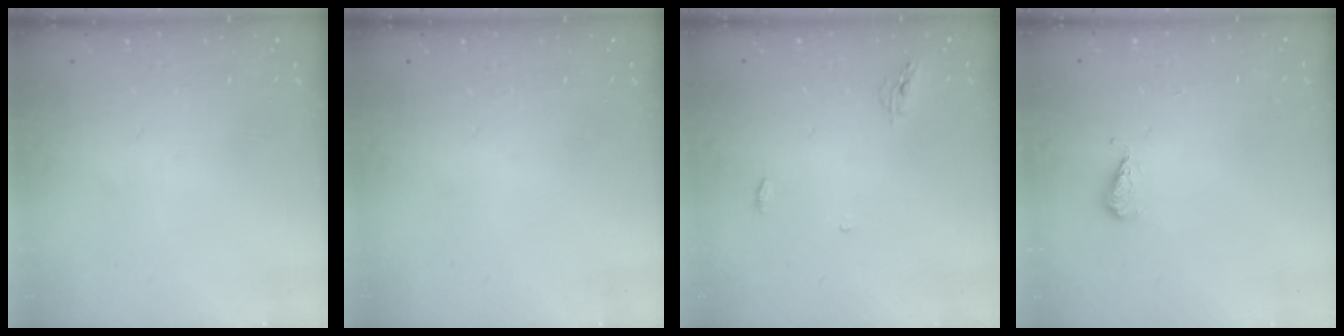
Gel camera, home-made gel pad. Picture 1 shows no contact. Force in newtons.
{"total": 0.0}
{"total": 4.2, "press": 4.2, "slide": 0.4}
{"total": 4.0, "press": 3.8, "slide": 1.2}